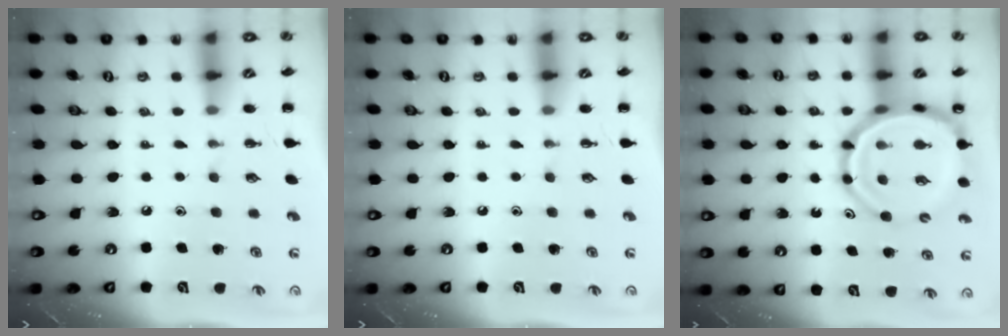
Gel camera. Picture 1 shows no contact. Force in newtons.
{"total": 0.0}
{"total": 13.5, "press": 13.1, "slide": 3.3}